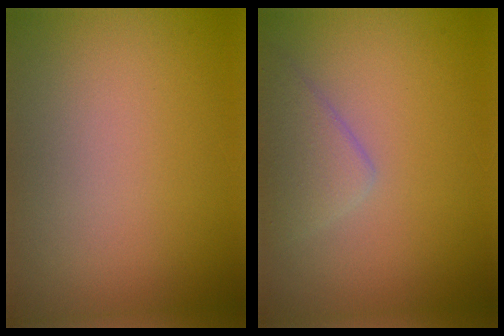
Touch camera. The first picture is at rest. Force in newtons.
{"total": 2.7, "press": 2.7, "slide": 0.0}